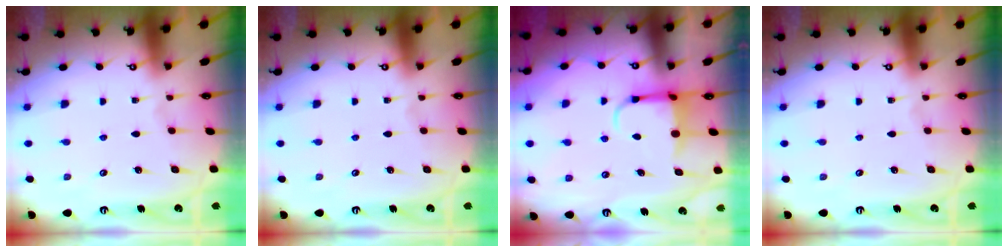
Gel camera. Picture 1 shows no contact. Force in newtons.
{"total": 0.0}
{"total": 5.0, "press": 4.9, "slide": 0.8}
{"total": 0.0}